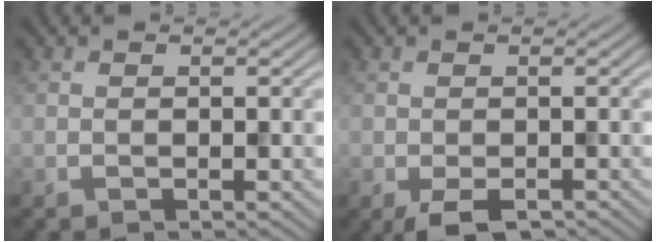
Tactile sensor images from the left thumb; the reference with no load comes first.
{"total": 3.9, "force": [-2.4, 1.9, 2.4], "torque": [-0.044, -0.008, -0.040]}